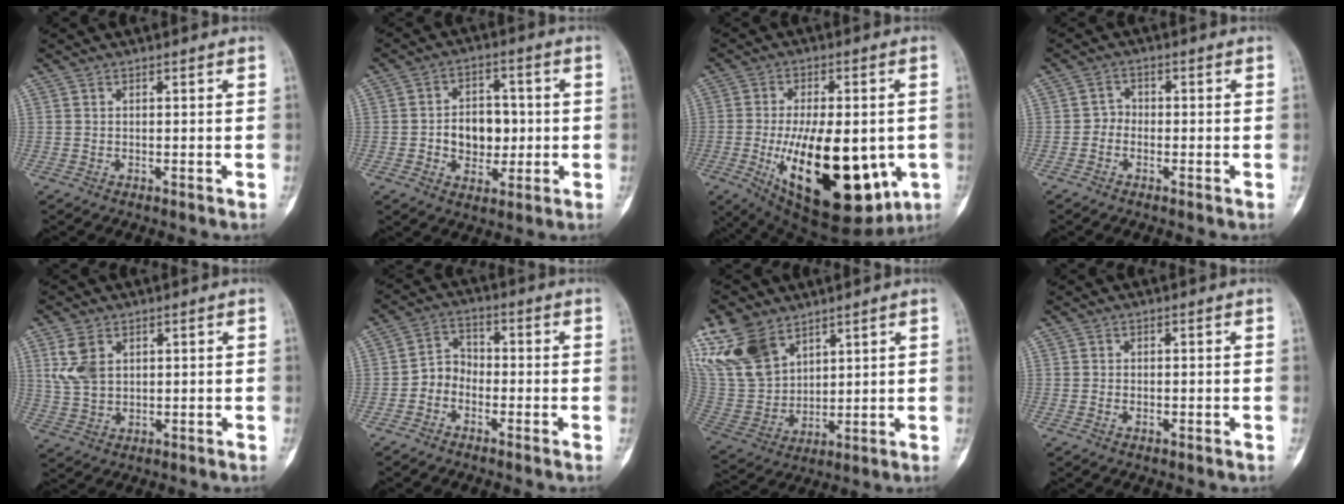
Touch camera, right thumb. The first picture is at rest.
{"total": 9.2, "force": [-0.7, 6.8, 6.2], "torque": [-0.056, 0.014, -0.008]}
{"total": 25.3, "force": [-5.6, 11.6, 21.8], "torque": [-0.315, -0.028, -0.057]}
{"total": 2.1, "force": [-0.9, 1.7, 0.9], "torque": [-0.001, 0.009, -0.027]}
{"total": 6.6, "force": [2.4, 4.3, 4.3], "torque": [-0.086, -0.004, 0.058]}
{"total": 4.8, "force": [-2.1, 3.9, 2.0], "torque": [-0.015, 0.026, -0.052]}
{"total": 15.7, "force": [9.8, 9.4, 7.9], "torque": [-0.151, -0.029, 0.212]}
{"total": 1.0, "force": [-0.2, 0.7, 0.7], "torque": [-0.009, 0.005, -0.004]}